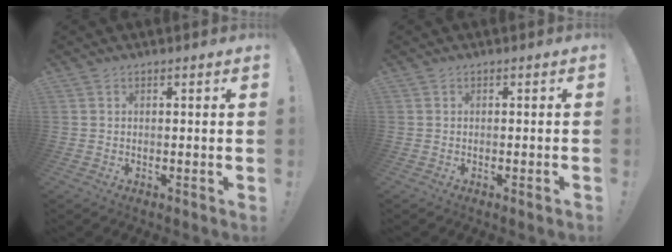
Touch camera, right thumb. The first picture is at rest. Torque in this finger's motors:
{"motor_torque": [-0.12, -0.11, -0.07, 0.00, 0.00]}